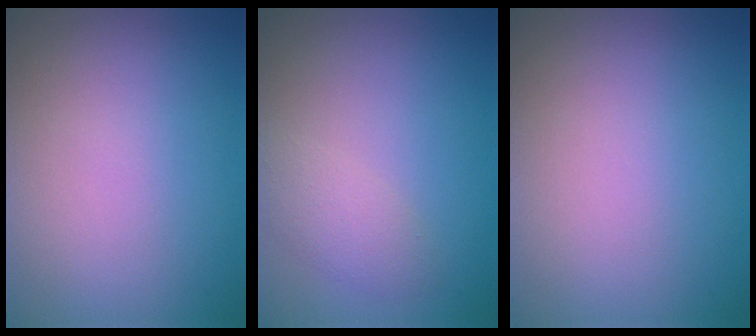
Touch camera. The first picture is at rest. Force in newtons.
{"total": 2.0, "press": 2.0, "slide": 0.2}
{"total": 0.0}